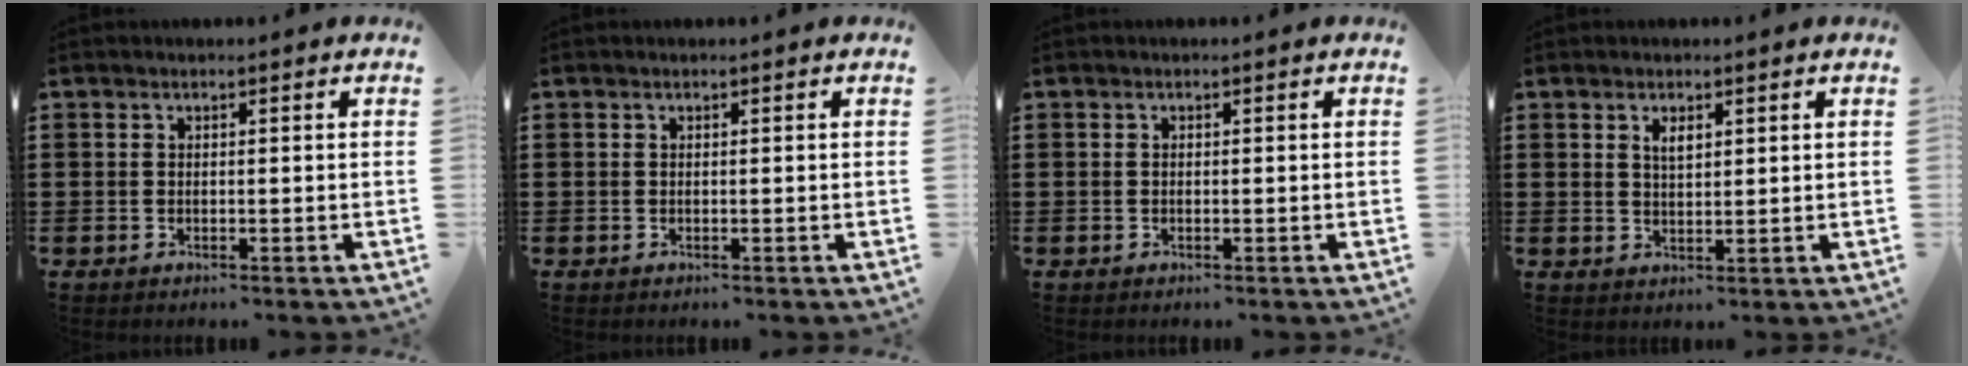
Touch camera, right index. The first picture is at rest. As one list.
[{"total": 0.0}, {"total": 0.0}, {"total": 1.8, "force": [1.0, 0.7, 1.4], "torque": [-0.022, -0.002, 0.015]}]